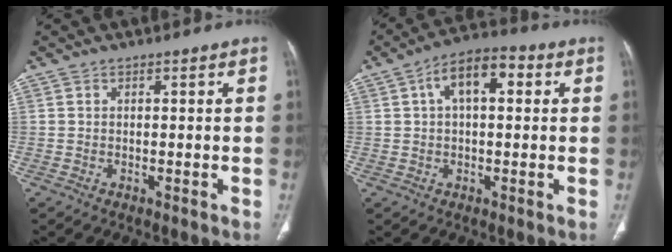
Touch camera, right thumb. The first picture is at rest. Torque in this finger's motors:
{"motor_torque": [0.16, 2.66, 0.96, 0.08, 0.06]}